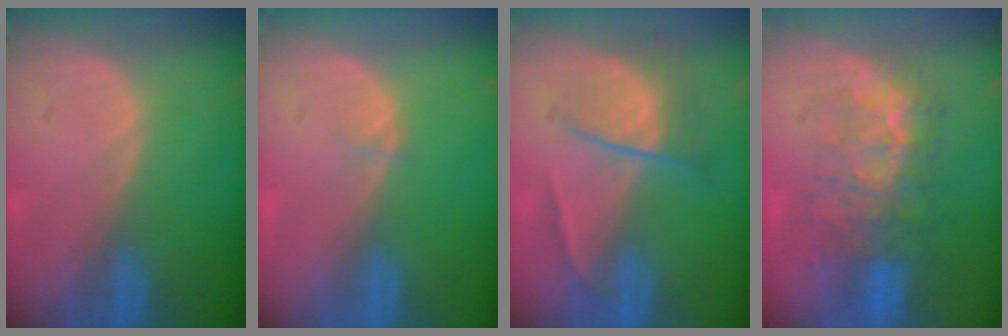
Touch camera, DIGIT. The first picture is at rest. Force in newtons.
{"total": 0.5, "press": 0.5, "slide": 0.1}
{"total": 6.8, "press": 5.9, "slide": 3.4}
{"total": 8.7, "press": 8.3, "slide": 2.5}